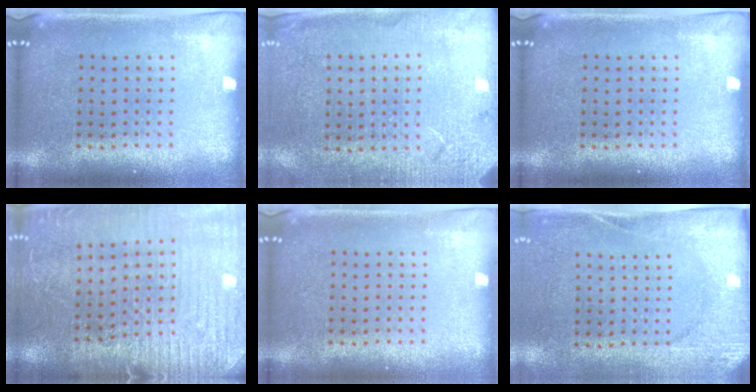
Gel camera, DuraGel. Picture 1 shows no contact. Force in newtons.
{"total": 2.6, "press": 2.6, "slide": 0.4}
{"total": 0.0}
{"total": 3.0, "press": 3.0, "slide": 0.4}
{"total": 0.0}
{"total": 2.7, "press": 2.1, "slide": 1.6}